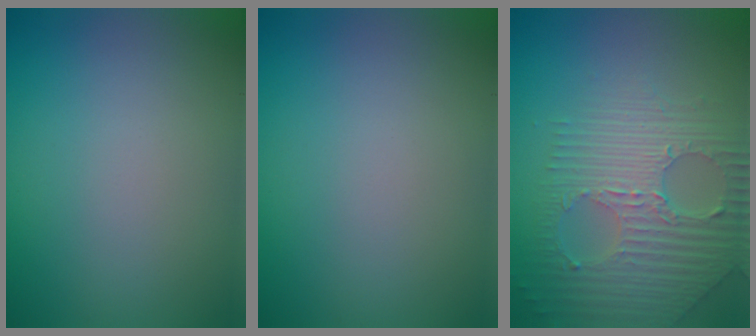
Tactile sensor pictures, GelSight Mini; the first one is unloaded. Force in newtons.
{"total": 0.0}
{"total": 7.6, "press": 5.1, "slide": 5.6}